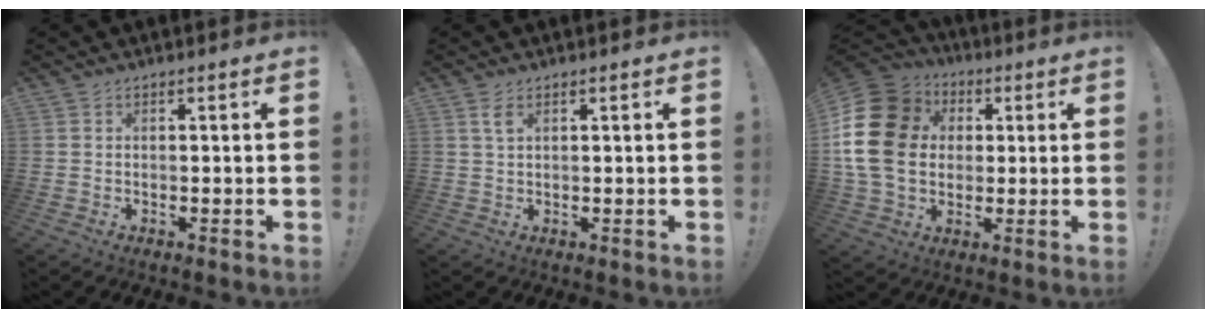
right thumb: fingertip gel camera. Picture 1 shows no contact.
{"total": 2.8, "force": [1.4, 1.1, 2.1], "torque": [-0.040, 0.000, 0.024]}
{"total": 20.0, "force": [2.2, 15.7, 12.2], "torque": [-0.234, 0.006, 0.048]}